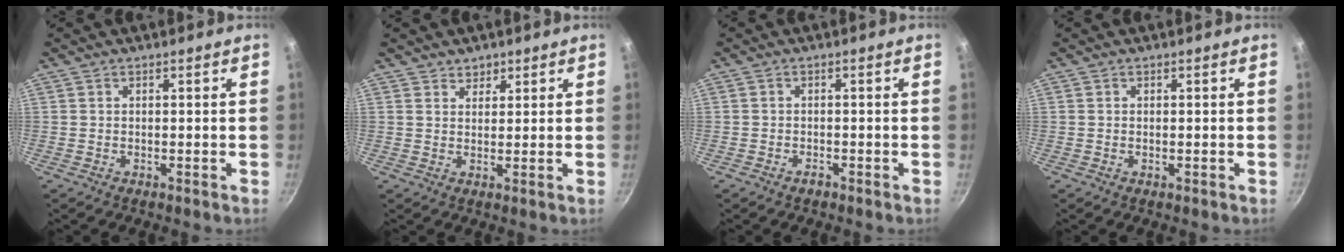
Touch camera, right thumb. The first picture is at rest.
{"total": 2.3, "force": [1.6, 1.6, 0.3], "torque": [0.011, -0.008, 0.024]}
{"total": 1.6, "force": [-1.1, 0.8, 0.6], "torque": [-0.012, 0.013, -0.020]}
{"total": 0.6, "force": [-0.2, 0.3, 0.5], "torque": [-0.009, 0.003, -0.004]}